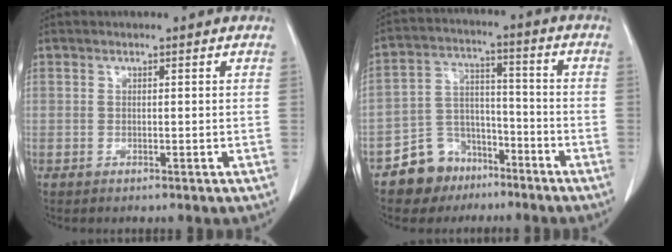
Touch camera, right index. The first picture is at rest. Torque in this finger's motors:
{"motor_torque": [-0.25, -0.19, -0.49, -0.21]}